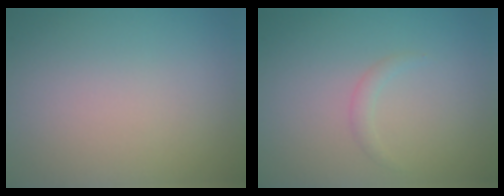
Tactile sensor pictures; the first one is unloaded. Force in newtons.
{"total": 0.9, "press": 0.9, "slide": 0.1}